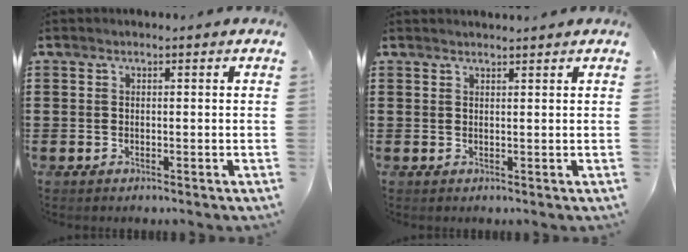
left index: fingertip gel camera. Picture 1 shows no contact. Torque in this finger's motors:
{"motor_torque": [-2.14, 0.00, -0.44, -0.01]}